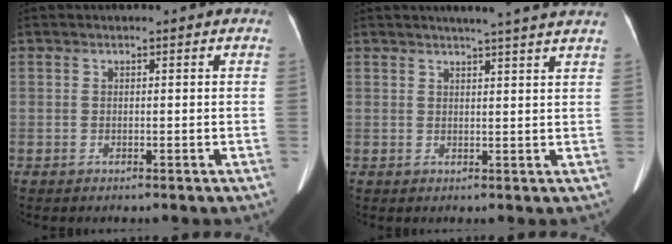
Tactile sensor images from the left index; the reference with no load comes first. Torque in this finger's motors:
{"motor_torque": [0.83, -1.31, 0.08, 0.04]}